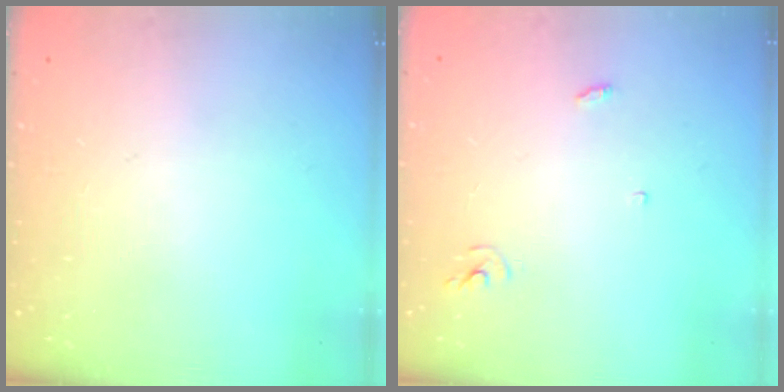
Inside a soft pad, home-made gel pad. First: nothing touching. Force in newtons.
{"total": 3.0, "press": 3.0, "slide": 0.2}